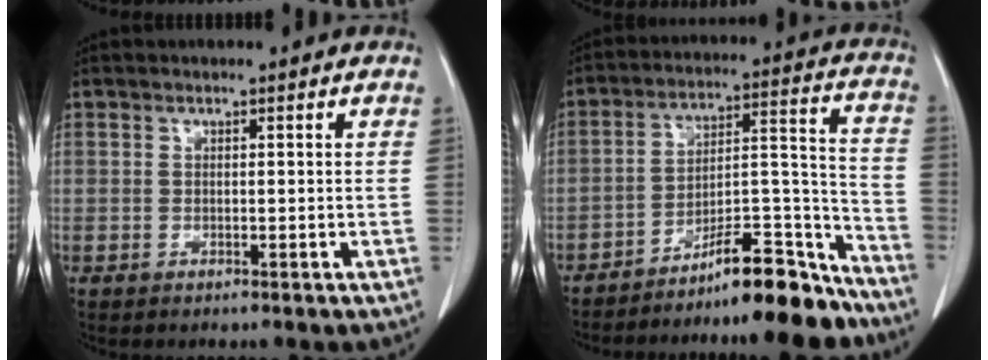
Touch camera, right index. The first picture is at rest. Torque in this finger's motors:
{"motor_torque": [0.81, -0.80, 0.25, 0.08]}